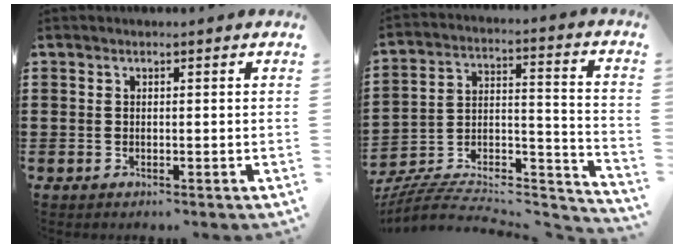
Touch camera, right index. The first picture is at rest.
{"total": 8.7, "force": [-7.8, 2.2, 3.1], "torque": [-0.044, 0.007, -0.153]}